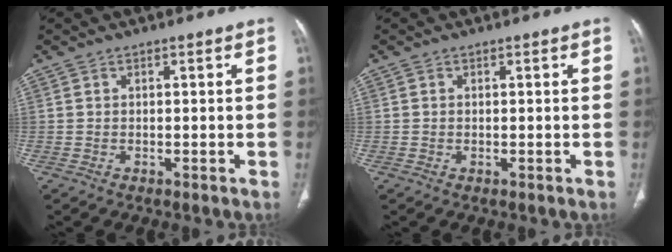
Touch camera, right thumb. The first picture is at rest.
{"total": 0.0}